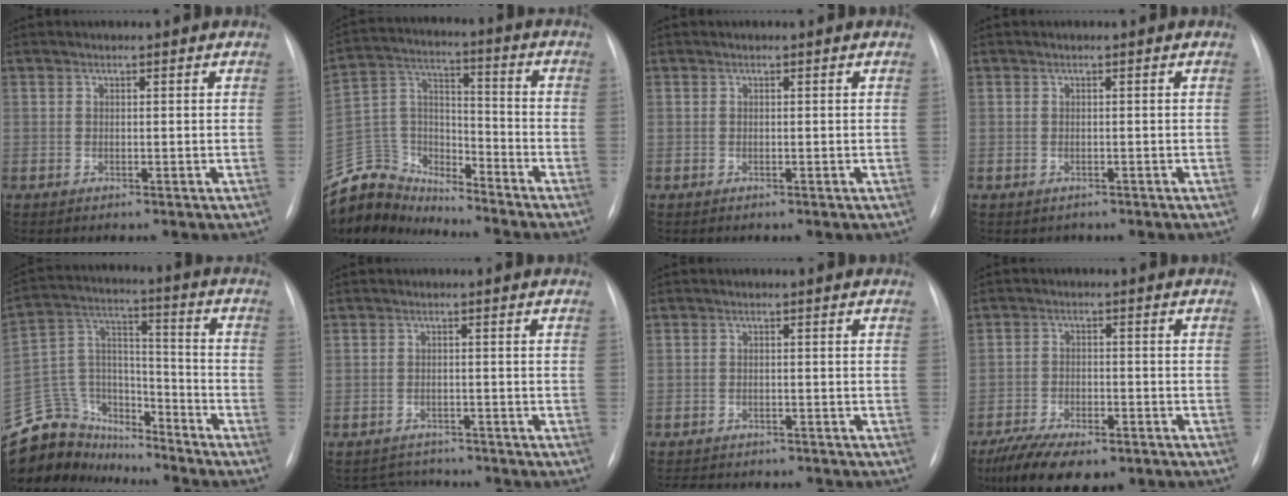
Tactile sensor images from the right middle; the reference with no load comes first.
{"total": 13.9, "force": [-13.4, 3.3, 0.3], "torque": [-0.014, 0.061, -0.255]}
{"total": 0.0}
{"total": 0.9, "force": [-0.5, 0.7, 0.0], "torque": [-0.004, 0.002, -0.005]}
{"total": 17.5, "force": [-15.9, 7.0, 2.6], "torque": [-0.063, 0.072, -0.268]}
{"total": 4.1, "force": [-4.0, 1.0, -0.4], "torque": [0.002, 0.006, -0.059]}
{"total": 10.3, "force": [-9.1, 3.2, 3.5], "torque": [-0.063, -0.001, -0.111]}
{"total": 12.3, "force": [-9.1, 4.7, 6.9], "torque": [-0.118, -0.009, -0.139]}